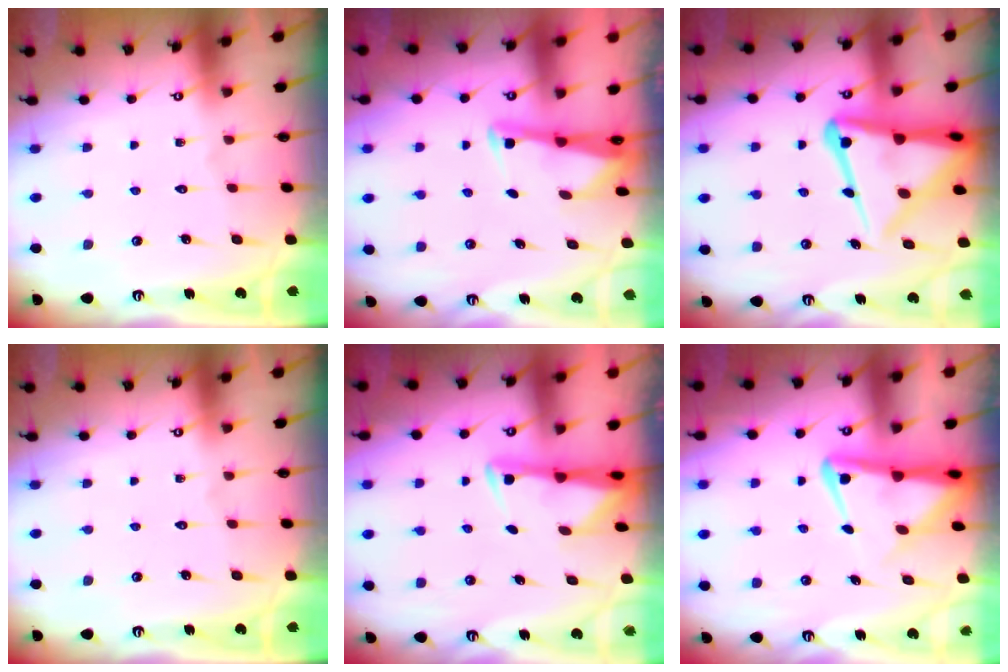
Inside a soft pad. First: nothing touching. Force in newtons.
{"total": 2.5, "press": 2.5, "slide": 0.3}
{"total": 14.9, "press": 14.8, "slide": 1.5}
{"total": 0.0}
{"total": 3.0, "press": 2.9, "slide": 0.5}
{"total": 7.4, "press": 7.4, "slide": 0.8}